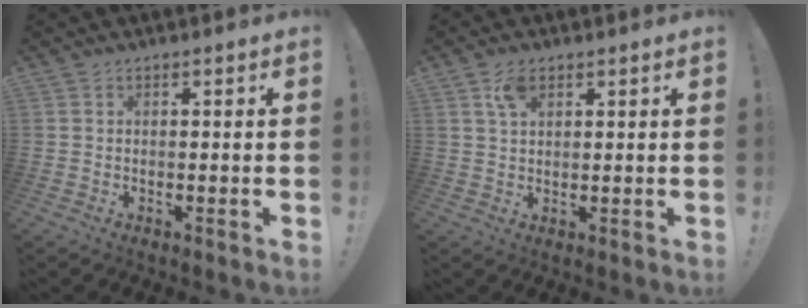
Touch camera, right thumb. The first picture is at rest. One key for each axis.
{"total": 4.8, "fx": 2.6, "fy": 2.4, "fz": 3.1, "tx": -0.058, "ty": -0.003, "tz": 0.048}